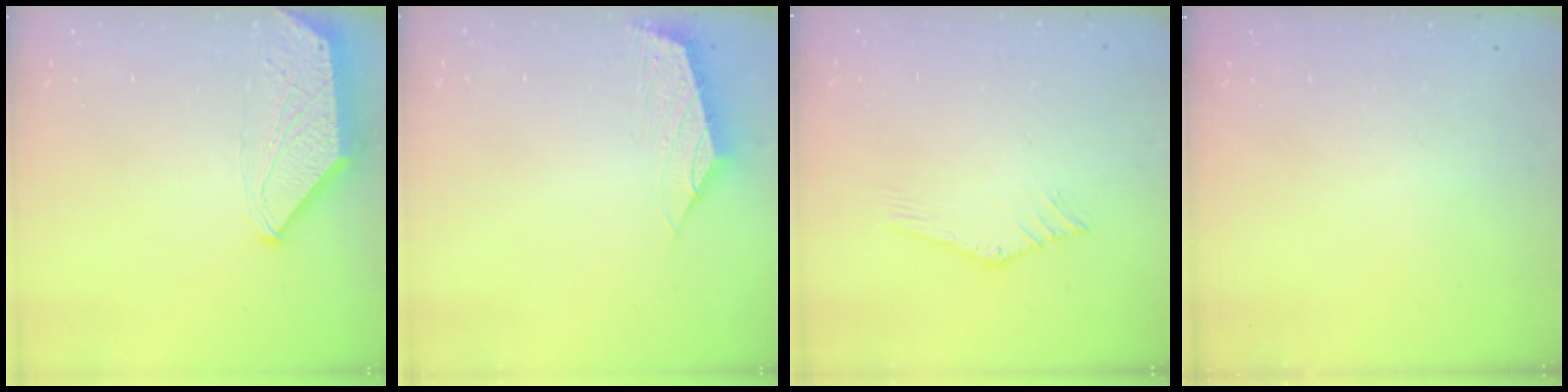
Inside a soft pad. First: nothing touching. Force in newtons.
{"total": 2.1, "press": 2.0, "slide": 0.6}
{"total": 0.0}
{"total": 0.0}